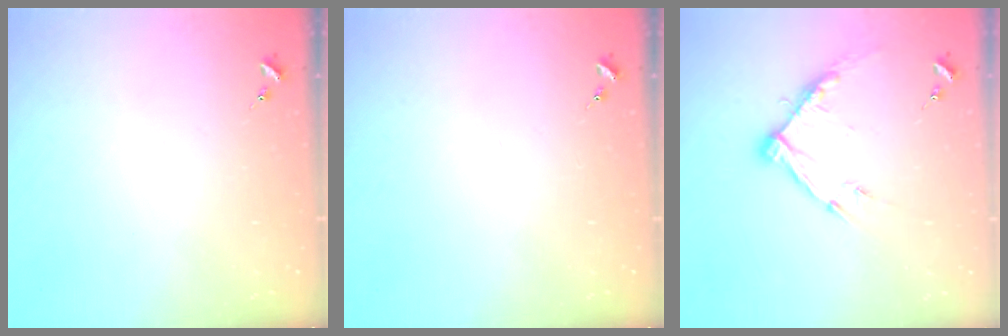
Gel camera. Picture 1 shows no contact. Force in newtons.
{"total": 0.0}
{"total": 10.7, "press": 10.6, "slide": 1.3}